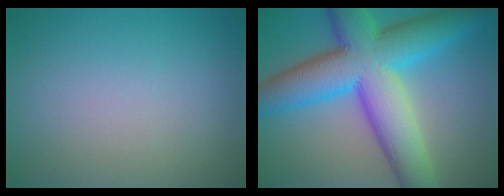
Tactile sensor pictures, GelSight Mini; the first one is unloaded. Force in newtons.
{"total": 12.7, "press": 12.7, "slide": 0.2}